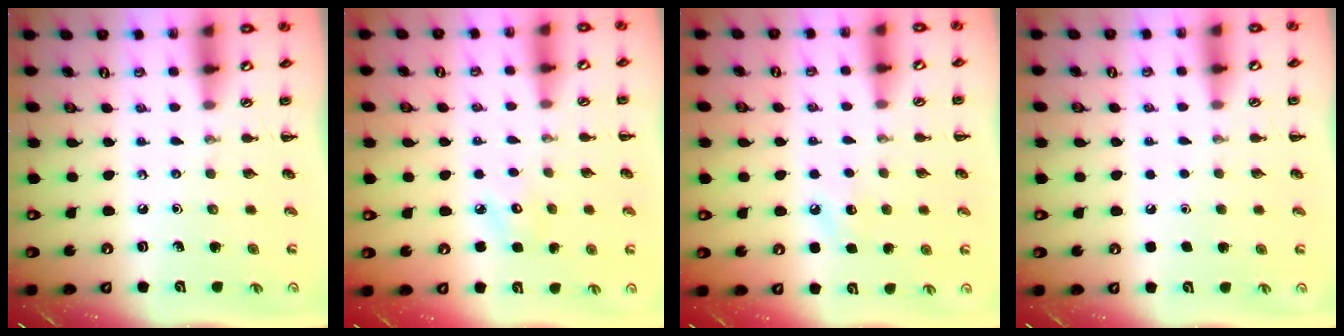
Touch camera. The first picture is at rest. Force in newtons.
{"total": 4.4, "press": 4.3, "slide": 1.1}
{"total": 6.0, "press": 5.8, "slide": 1.6}
{"total": 1.8, "press": 1.8, "slide": 0.1}